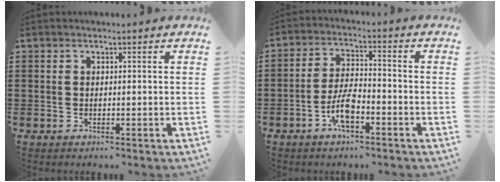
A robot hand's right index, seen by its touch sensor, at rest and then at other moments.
{"total": 6.1, "force": [-3.0, 2.1, 4.9], "torque": [-0.114, -0.001, -0.063]}